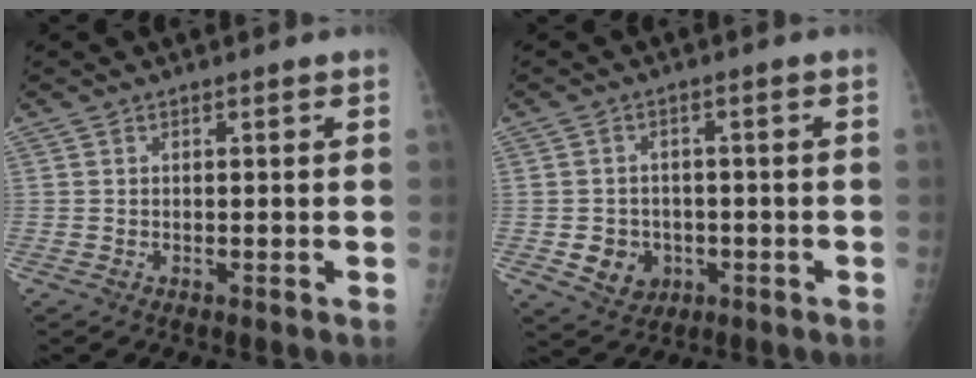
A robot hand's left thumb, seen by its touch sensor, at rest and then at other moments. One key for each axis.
{"total": 5.9, "fx": -1.6, "fy": 5.2, "fz": 2.4, "tx": -0.015, "ty": 0.007, "tz": -0.016}